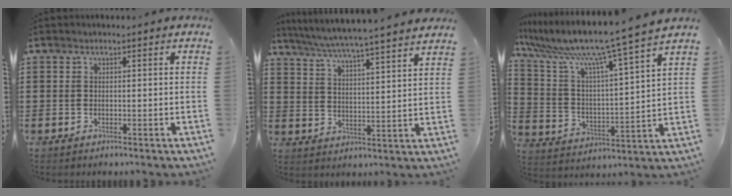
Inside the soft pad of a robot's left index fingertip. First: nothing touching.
{"total": 5.0, "force": [4.7, -0.8, 1.8], "torque": [-0.055, -0.036, 0.074]}
{"total": 9.7, "force": [8.0, -0.7, 5.3], "torque": [-0.139, -0.062, 0.123]}